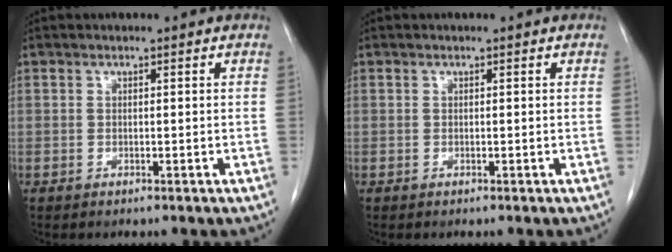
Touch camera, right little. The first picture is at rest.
{"total": 0.0}